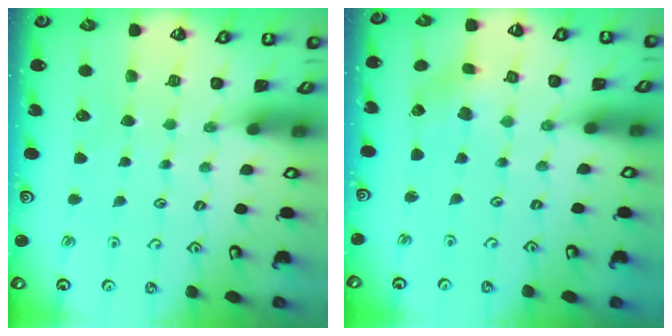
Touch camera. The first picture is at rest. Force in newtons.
{"total": 3.1, "press": 3.0, "slide": 0.4}